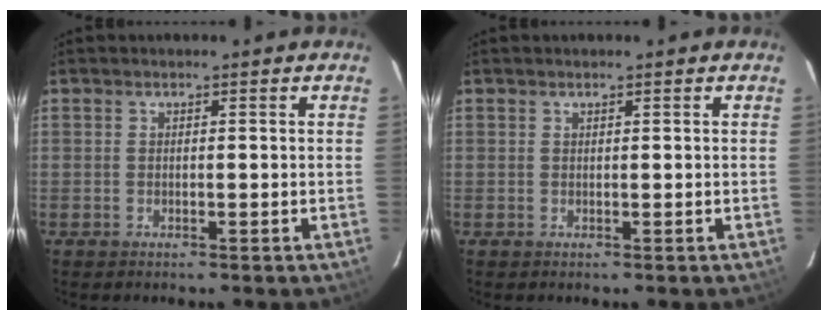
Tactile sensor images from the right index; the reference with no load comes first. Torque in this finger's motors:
{"motor_torque": [-0.05, 0.15, -0.13, -0.01]}